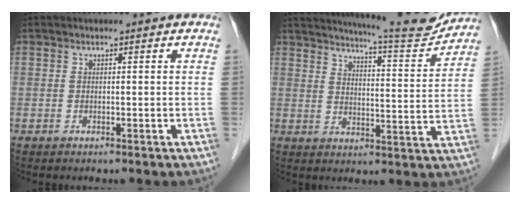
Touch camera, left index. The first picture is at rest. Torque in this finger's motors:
{"motor_torque": [0.49, -0.97, 0.29, 0.07]}